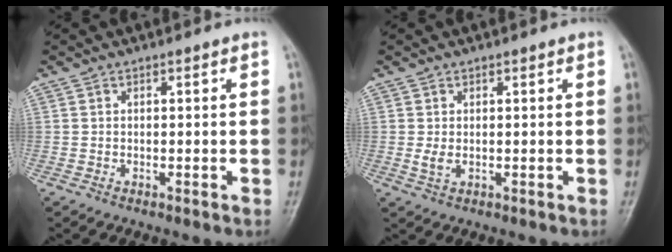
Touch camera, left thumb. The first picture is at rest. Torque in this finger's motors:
{"motor_torque": [0.08, -0.05, 0.45, 0.00, 0.01]}